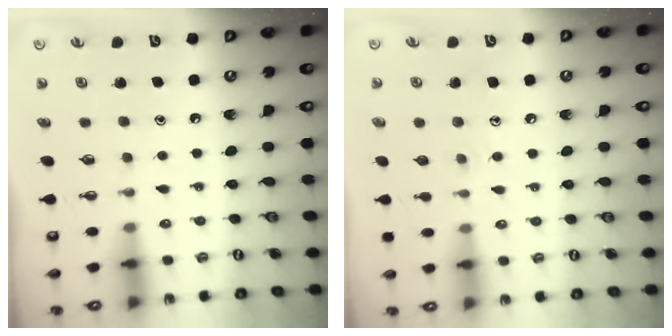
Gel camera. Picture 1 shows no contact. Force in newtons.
{"total": 7.8, "press": 7.8, "slide": 0.7}